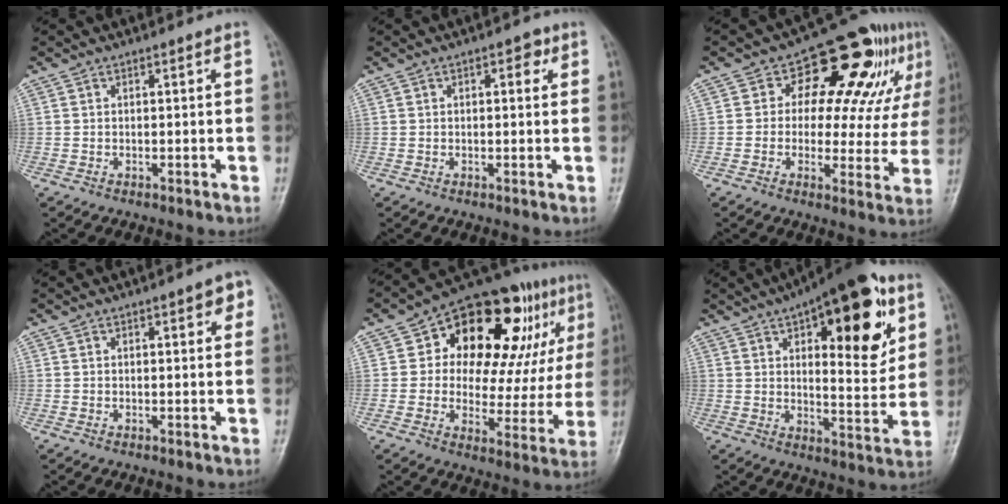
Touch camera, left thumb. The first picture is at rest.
{"total": 2.5, "force": [0.9, 1.3, 1.8], "torque": [-0.011, 0.002, 0.007]}
{"total": 18.1, "force": [7.4, 10.2, 12.9], "torque": [-0.099, -0.001, 0.093]}
{"total": 3.4, "force": [1.4, 1.3, 2.7], "torque": [-0.020, 0.001, 0.011]}
{"total": 24.9, "force": [9.5, 12.8, 19.2], "torque": [-0.216, 0.011, 0.138]}
{"total": 22.8, "force": [9.7, 9.3, 18.4], "torque": [-0.211, -0.027, 0.136]}